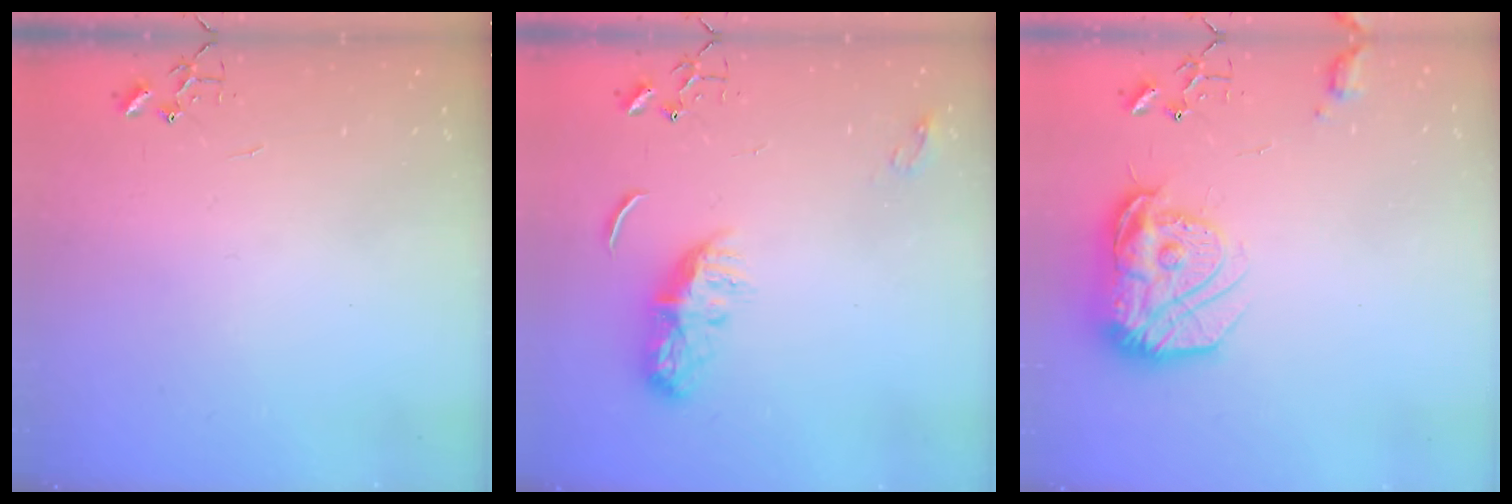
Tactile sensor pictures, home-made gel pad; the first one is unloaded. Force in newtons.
{"total": 8.9, "press": 8.9, "slide": 0.1}
{"total": 17.7, "press": 17.6, "slide": 1.4}